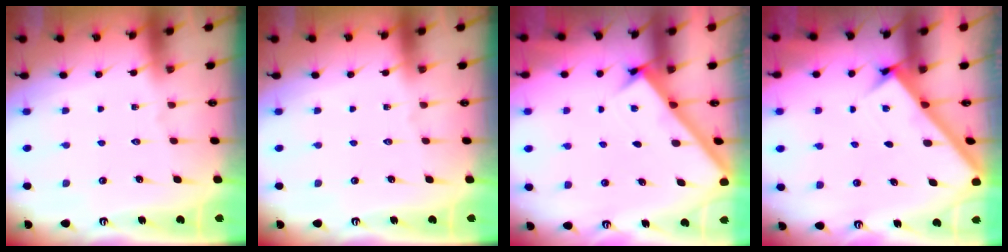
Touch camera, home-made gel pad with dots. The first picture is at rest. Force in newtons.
{"total": 0.0}
{"total": 2.7, "press": 2.6, "slide": 0.3}
{"total": 2.8, "press": 2.8, "slide": 0.4}